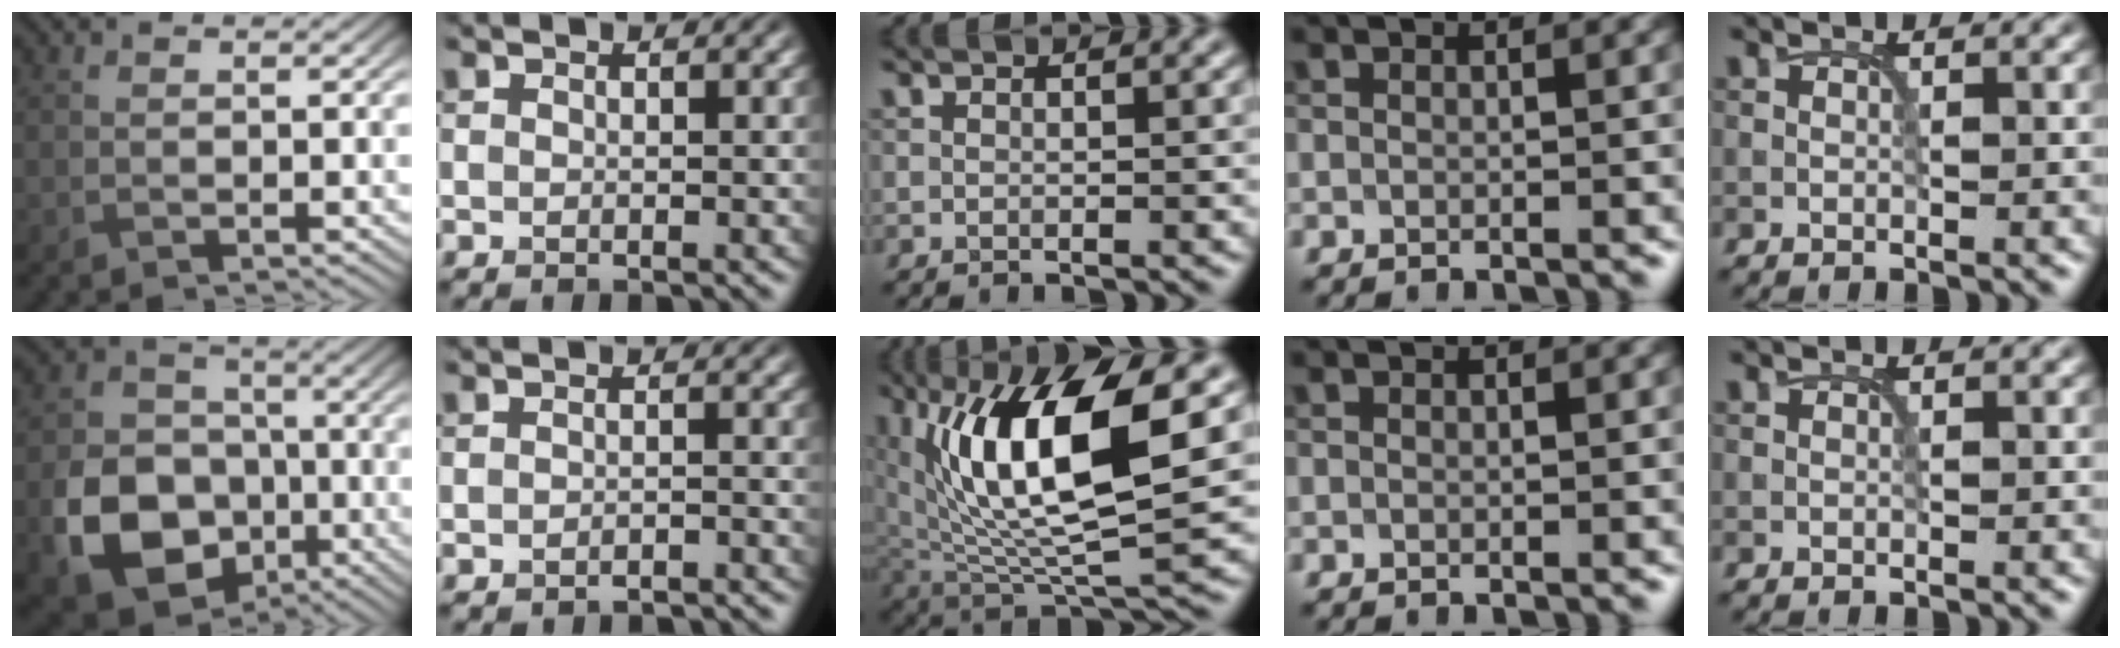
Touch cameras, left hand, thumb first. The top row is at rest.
{"thumb": {"total": 13.4, "force": [-4.9, 10.1, 7.2], "torque": [-0.160, -0.039, -0.095]}, "index": {"total": 2.1, "force": [-2.1, 0.1, 0.4], "torque": [0.002, 0.005, -0.028]}, "middle": {"total": 12.1, "force": [2.9, 4.1, 11.1], "torque": [-0.195, -0.002, 0.051]}}